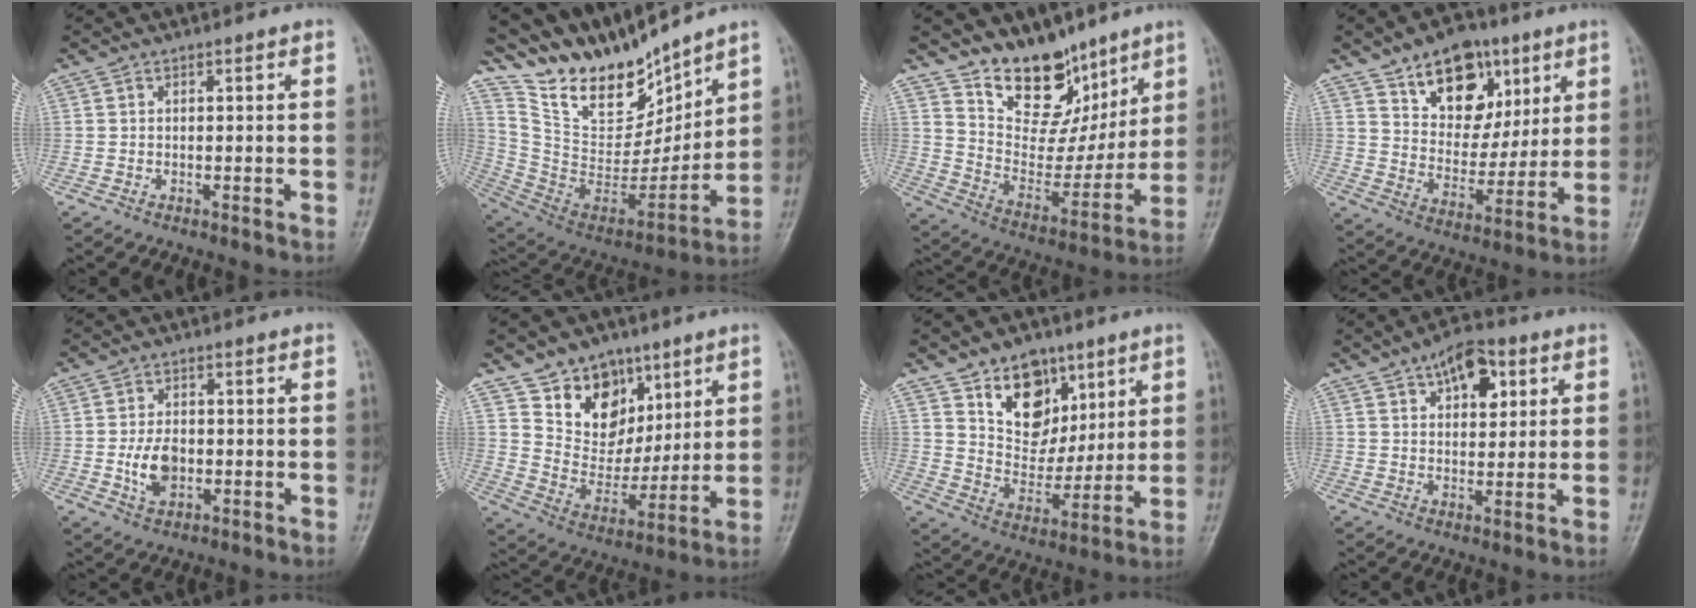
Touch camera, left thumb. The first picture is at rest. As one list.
[{"total": 20.6, "force": [17.8, 7.1, 7.6], "torque": [-0.088, -0.094, 0.333]}, {"total": 16.5, "force": [11.8, 9.2, 6.9], "torque": [-0.050, -0.074, 0.212]}, {"total": 15.8, "force": [8.4, 10.2, 8.6], "torque": [-0.088, -0.043, 0.144]}, {"total": 6.5, "force": [-1.0, 4.2, 4.8], "torque": [-0.077, 0.002, -0.016]}, {"total": 13.9, "force": [8.0, 10.0, 5.3], "torque": [-0.039, -0.048, 0.150]}, {"total": 13.4, "force": [7.4, 9.3, 6.3], "torque": [-0.061, -0.045, 0.134]}, {"total": 9.5, "force": [4.2, 5.3, 6.8], "torque": [-0.066, -0.011, 0.058]}]